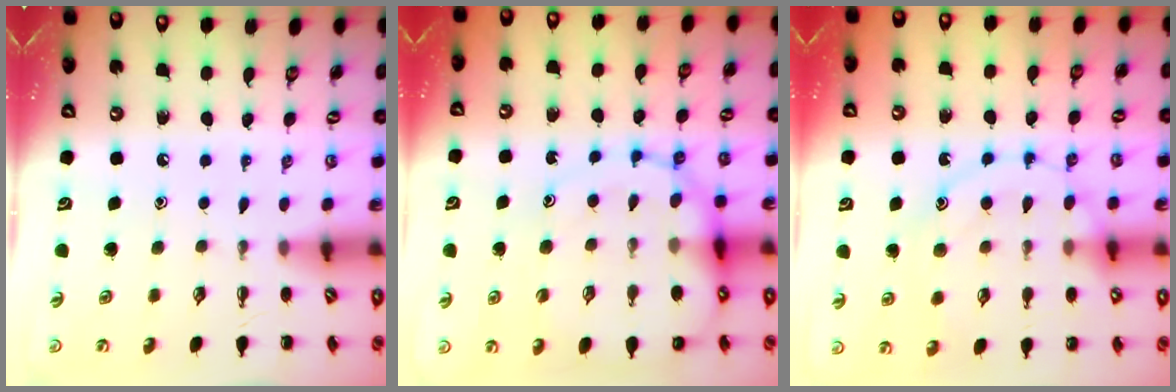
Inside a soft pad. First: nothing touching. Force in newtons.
{"total": 15.7, "press": 15.3, "slide": 3.7}
{"total": 13.7, "press": 13.7, "slide": 0.4}